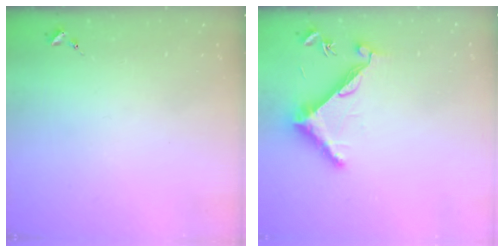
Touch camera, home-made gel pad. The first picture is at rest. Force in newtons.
{"total": 8.3, "press": 8.2, "slide": 0.5}